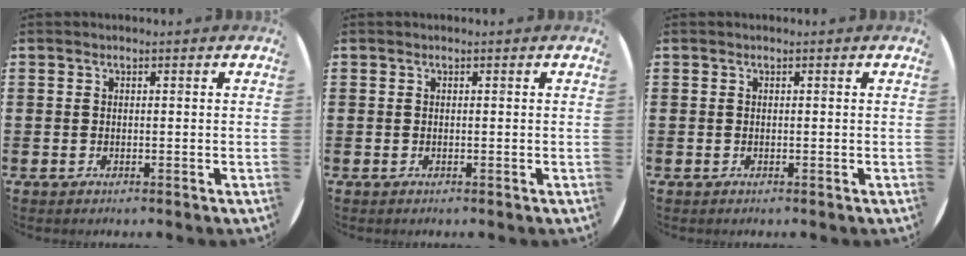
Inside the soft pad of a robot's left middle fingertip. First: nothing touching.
{"total": 0.0}
{"total": 0.0}